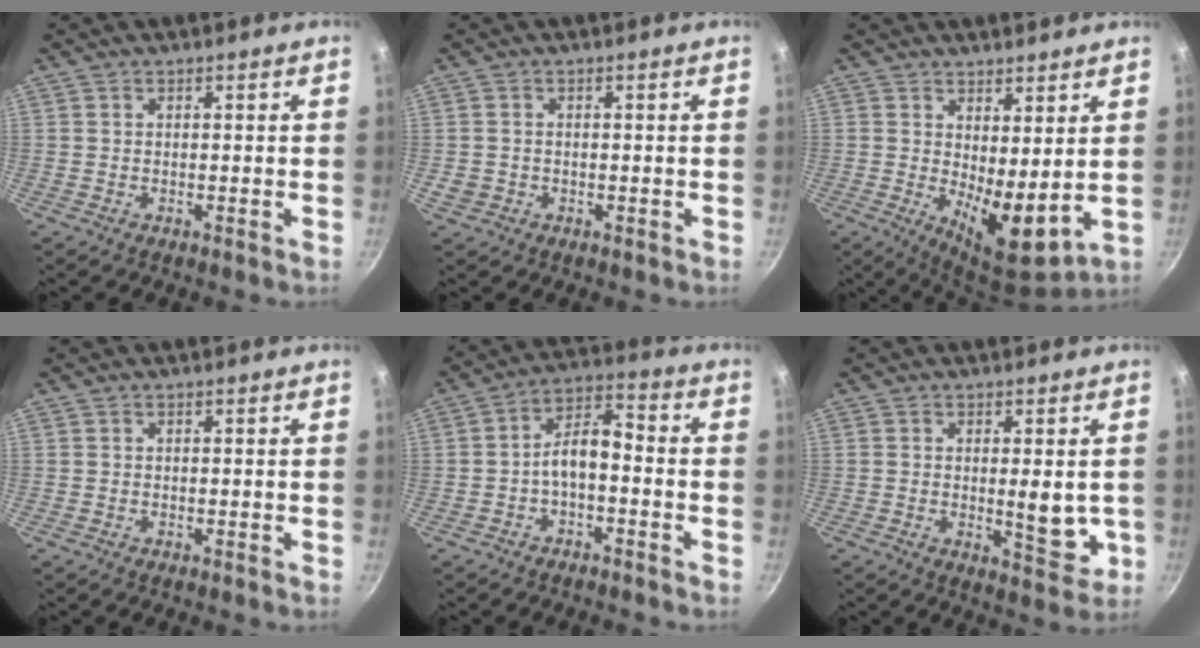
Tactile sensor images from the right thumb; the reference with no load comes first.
{"total": 2.4, "force": [-0.6, 2.0, 1.1], "torque": [-0.017, 0.003, -0.004]}
{"total": 9.5, "force": [2.2, 3.7, 8.5], "torque": [-0.117, -0.043, 0.041]}
{"total": 0.0}
{"total": 7.1, "force": [-2.4, 3.3, 5.8], "torque": [-0.095, 0.047, -0.045]}
{"total": 6.7, "force": [-0.2, 2.7, 6.2], "torque": [-0.074, -0.015, 0.004]}